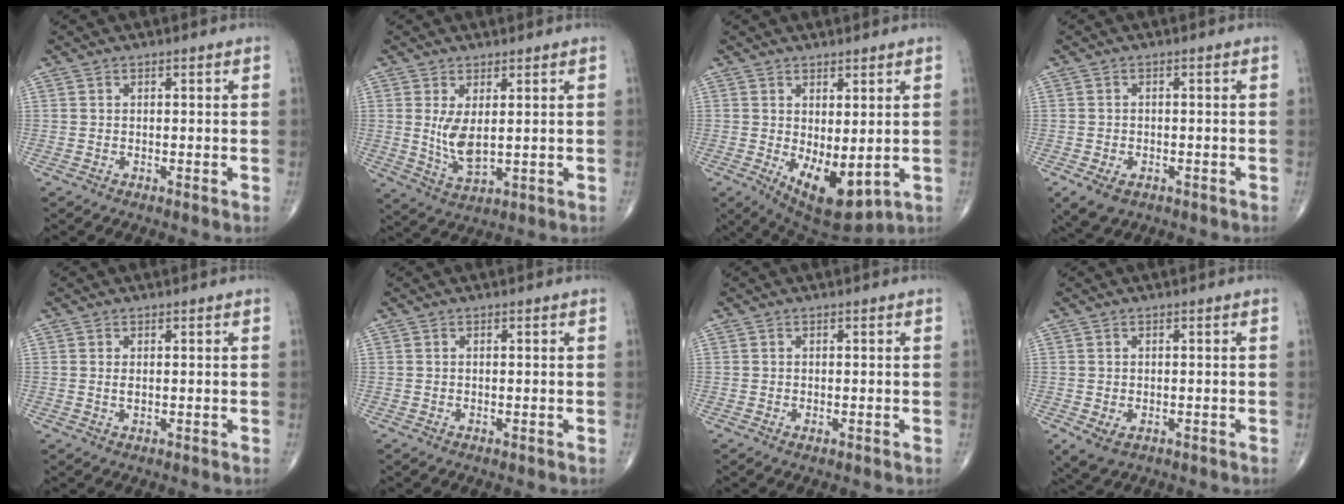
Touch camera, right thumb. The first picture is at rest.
{"total": 4.2, "force": [0.5, 1.8, 3.7], "torque": [-0.071, -0.014, 0.018]}
{"total": 9.9, "force": [-1.3, 4.5, 8.7], "torque": [-0.124, -0.020, 0.001]}
{"total": 5.0, "force": [-2.5, 3.1, 2.9], "torque": [-0.053, 0.000, -0.035]}
{"total": 1.0, "force": [0.2, 0.4, 0.9], "torque": [-0.015, -0.003, 0.006]}
{"total": 0.0}
{"total": 0.7, "force": [-0.3, 0.3, 0.6], "torque": [-0.009, -0.002, -0.004]}
{"total": 3.8, "force": [-1.2, 2.4, 2.7], "torque": [-0.055, -0.005, -0.010]}